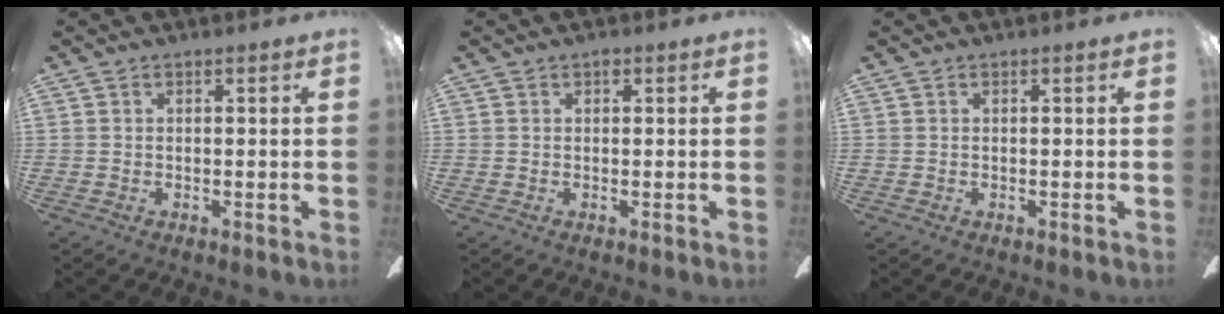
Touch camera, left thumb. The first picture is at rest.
{"total": 0.9, "force": [0.3, 0.5, 0.6], "torque": [-0.012, 0.004, 0.005]}
{"total": 0.0}